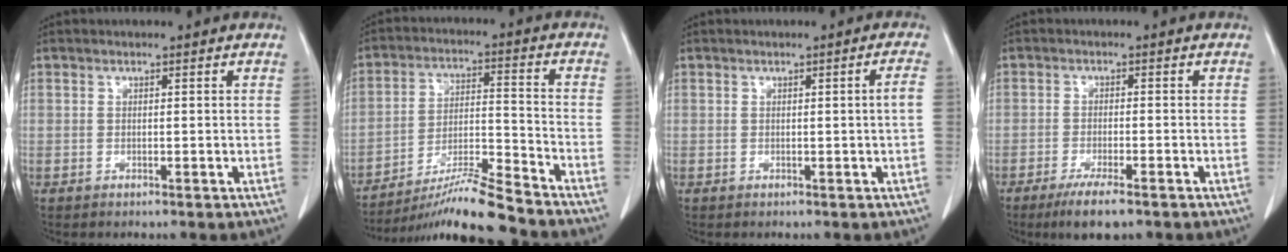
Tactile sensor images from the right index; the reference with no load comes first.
{"total": 12.4, "force": [-11.3, -1.5, 4.9], "torque": [-0.080, -0.004, -0.202]}
{"total": 1.7, "force": [-0.2, -0.3, 1.6], "torque": [-0.026, 0.001, 0.000]}
{"total": 5.9, "force": [-4.1, 0.9, 4.1], "torque": [-0.071, -0.012, -0.064]}